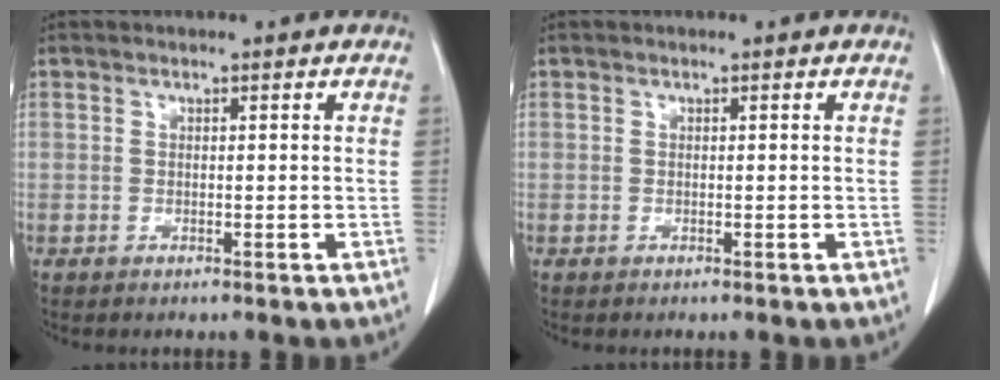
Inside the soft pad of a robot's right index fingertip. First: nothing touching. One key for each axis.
{"total": 0.0}